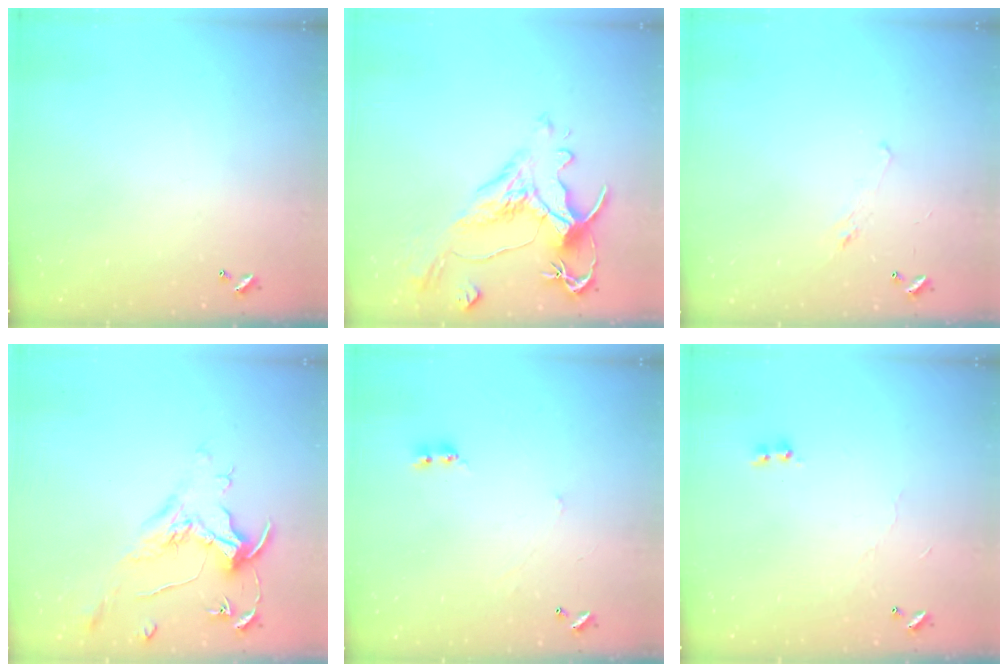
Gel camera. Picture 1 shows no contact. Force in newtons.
{"total": 1.8, "press": 0.9, "slide": 1.5}
{"total": 0.8, "press": 0.1, "slide": 0.8}
{"total": 1.5, "press": 1.3, "slide": 0.7}
{"total": 0.9, "press": 0.8, "slide": 0.3}
{"total": 5.4, "press": 5.4, "slide": 0.3}